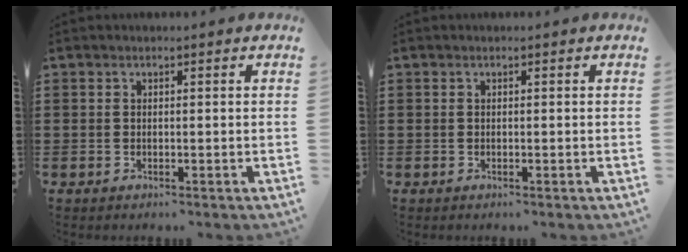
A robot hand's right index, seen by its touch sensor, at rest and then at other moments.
{"total": 0.0}